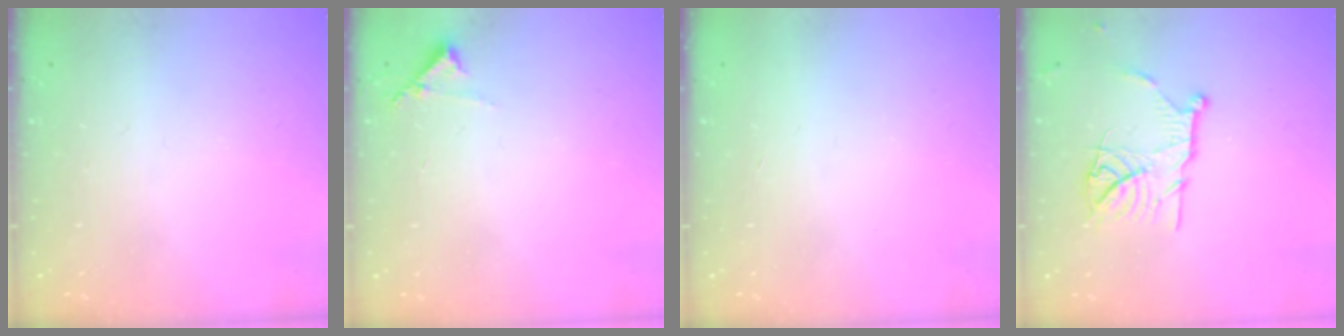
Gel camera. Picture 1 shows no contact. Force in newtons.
{"total": 4.3, "press": 4.3, "slide": 0.2}
{"total": 1.6, "press": 1.6, "slide": 0.1}
{"total": 12.8, "press": 12.8, "slide": 1.1}